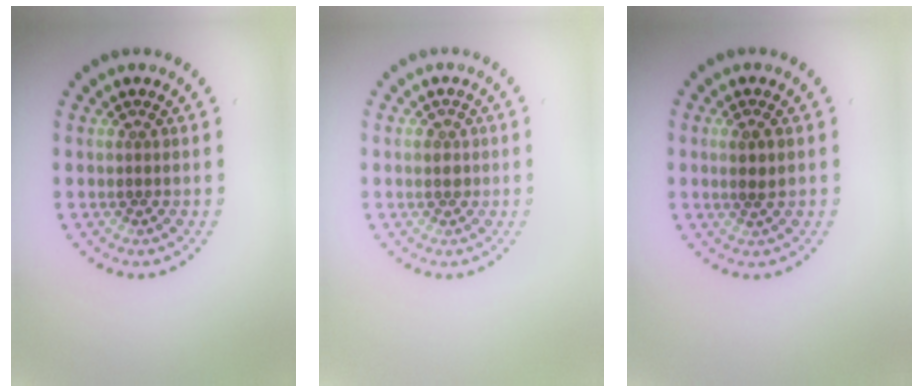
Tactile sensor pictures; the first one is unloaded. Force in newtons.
{"total": 1.2, "press": 1.2, "slide": 0.2}
{"total": 1.2, "press": 1.0, "slide": 0.6}